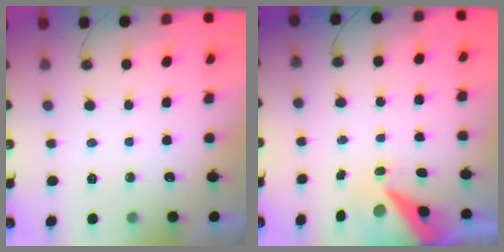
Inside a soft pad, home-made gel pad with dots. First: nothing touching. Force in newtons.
{"total": 9.7, "press": 9.6, "slide": 1.2}